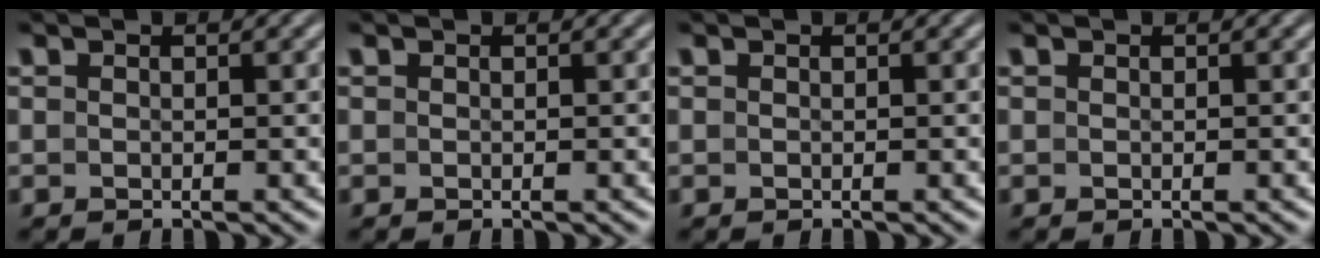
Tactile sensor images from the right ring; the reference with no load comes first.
{"total": 0.0}
{"total": 1.2, "force": [-0.3, -1.1, -0.4], "torque": [0.015, -0.011, 0.005]}
{"total": 0.0}